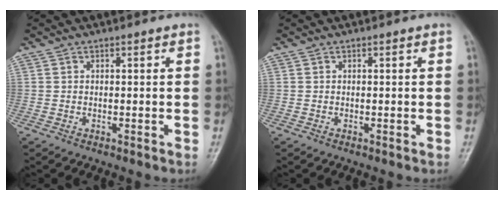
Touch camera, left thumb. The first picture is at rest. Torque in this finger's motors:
{"motor_torque": [0.00, 0.00, 0.00, 0.00, 0.00]}